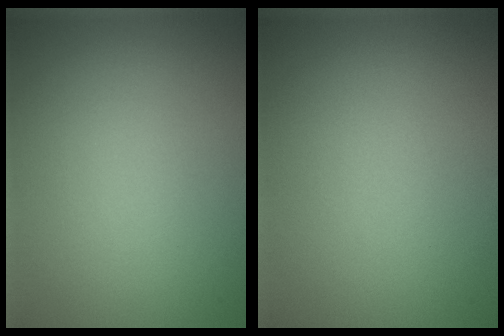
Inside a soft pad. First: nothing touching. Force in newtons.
{"total": 0.0}